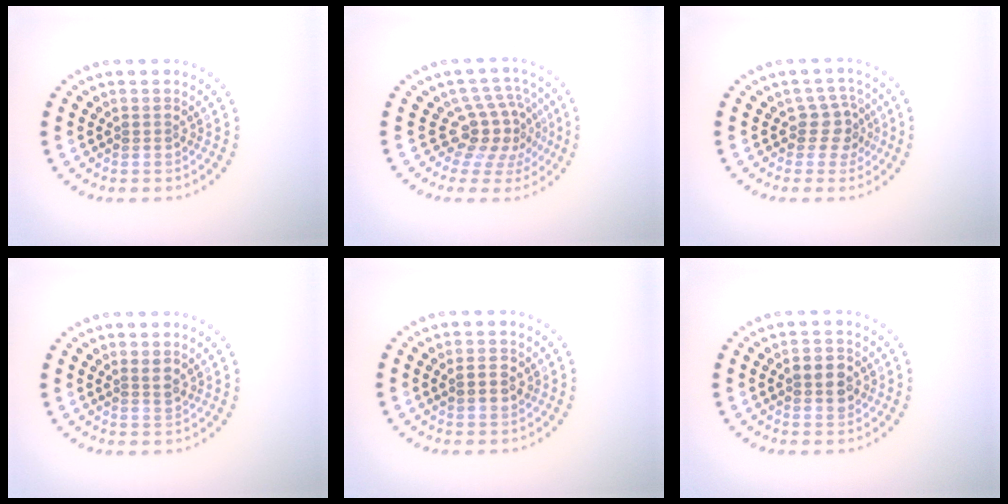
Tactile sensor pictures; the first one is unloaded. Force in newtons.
{"total": 4.0, "press": 2.7, "slide": 2.9}
{"total": 2.5, "press": 2.0, "slide": 1.6}
{"total": 1.1, "press": 0.9, "slide": 0.6}
{"total": 1.6, "press": 1.6, "slide": 0.2}
{"total": 2.5, "press": 2.5, "slide": 0.2}